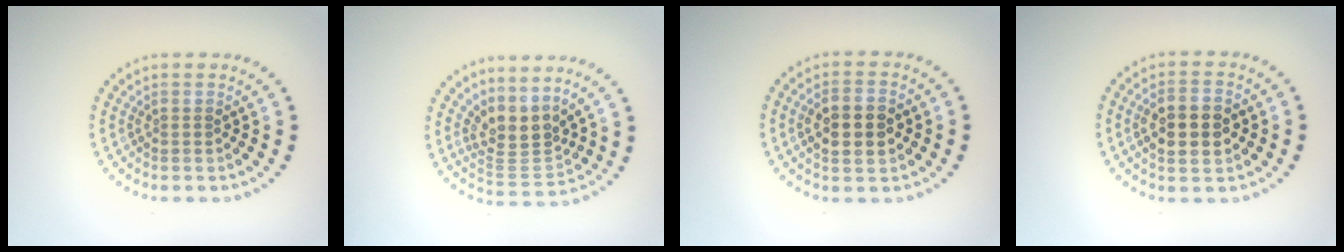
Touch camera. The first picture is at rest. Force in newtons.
{"total": 3.4, "press": 2.5, "slide": 2.3}
{"total": 3.8, "press": 3.8, "slide": 0.3}
{"total": 4.0, "press": 4.0, "slide": 0.4}